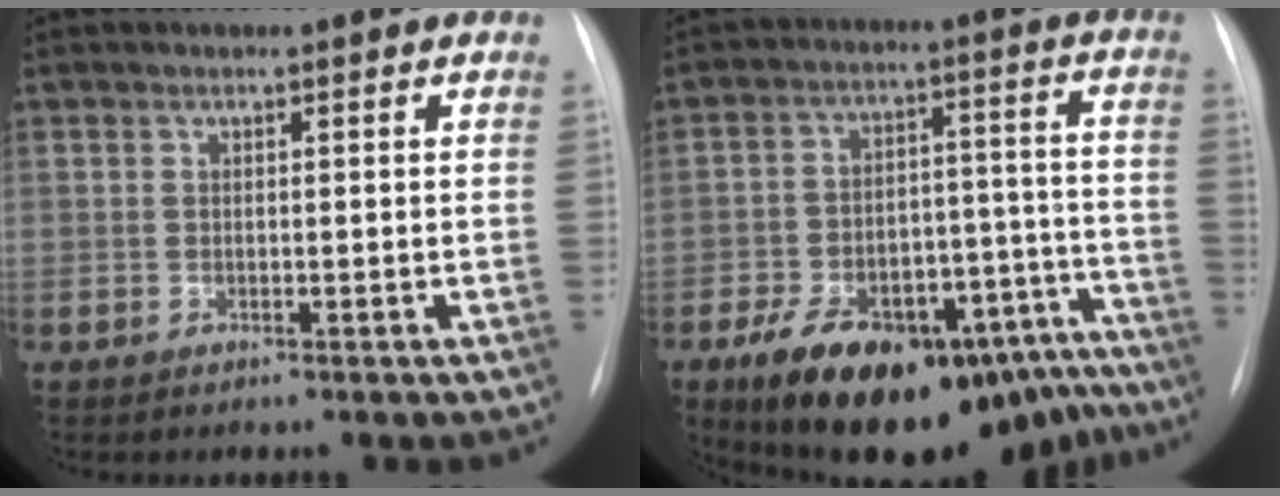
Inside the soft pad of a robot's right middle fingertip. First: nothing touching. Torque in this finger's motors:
{"motor_torque": [1.24, -0.90, 0.46, 0.20]}